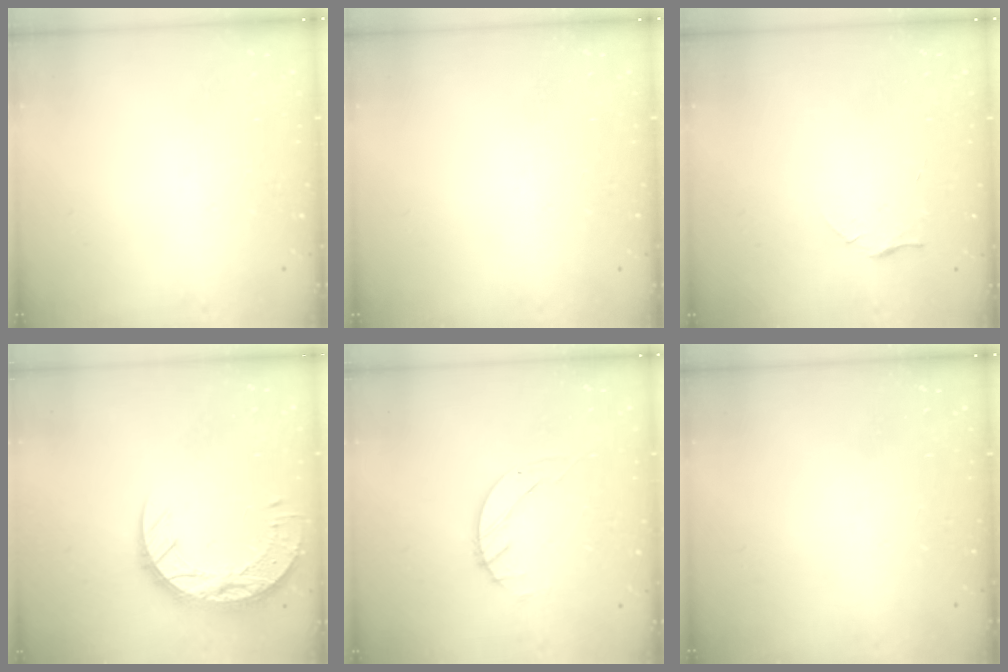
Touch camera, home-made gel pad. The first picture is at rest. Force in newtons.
{"total": 0.0}
{"total": 4.5, "press": 4.4, "slide": 0.4}
{"total": 16.5, "press": 16.4, "slide": 1.2}
{"total": 1.4, "press": 1.4, "slide": 0.2}
{"total": 0.0}